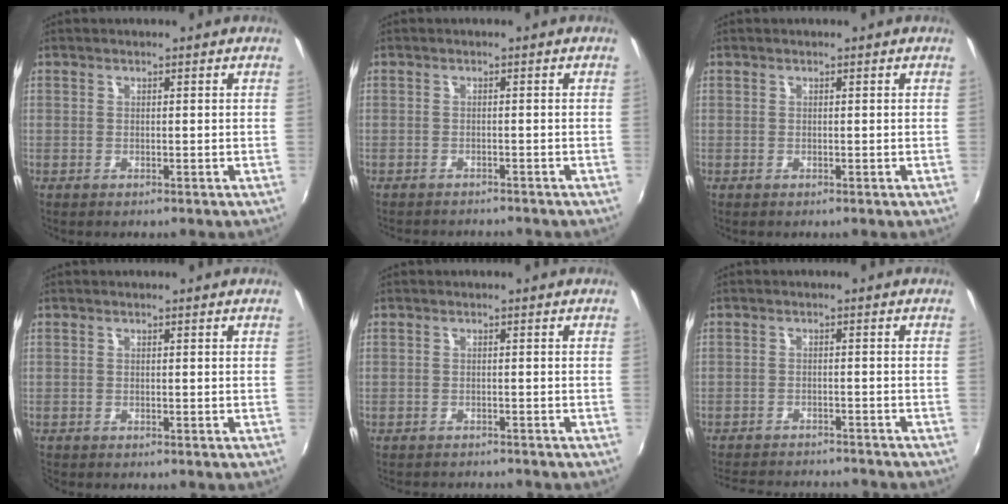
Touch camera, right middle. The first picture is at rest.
{"total": 5.2, "force": [-4.9, 0.7, 1.5], "torque": [-0.042, -0.018, -0.072]}
{"total": 0.0}
{"total": 0.6, "force": [-0.6, 0.1, 0.1], "torque": [-0.001, -0.002, -0.011]}
{"total": 5.5, "force": [-5.2, 0.8, 1.6], "torque": [-0.043, -0.018, -0.077]}
{"total": 13.8, "force": [-12.6, 2.4, 5.0], "torque": [-0.108, -0.017, -0.182]}